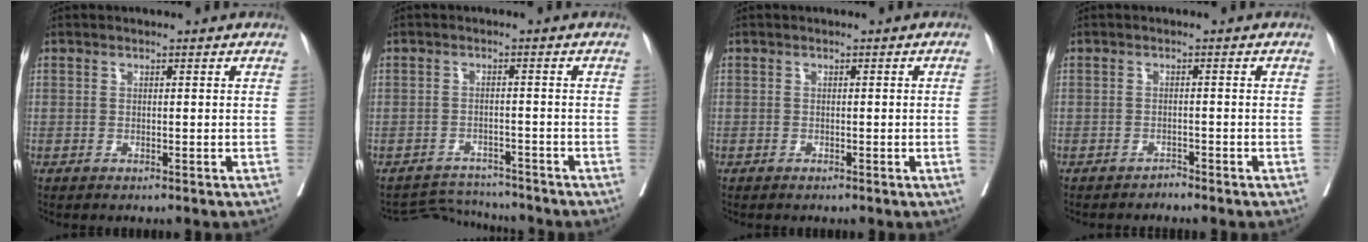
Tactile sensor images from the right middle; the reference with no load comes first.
{"total": 4.3, "force": [-3.9, 0.4, -1.7], "torque": [0.026, 0.005, -0.058]}
{"total": 0.8, "force": [-0.2, -0.2, 0.8], "torque": [-0.009, 0.000, -0.003]}
{"total": 0.9, "force": [-0.9, 0.0, -0.2], "torque": [0.004, -0.004, -0.016]}